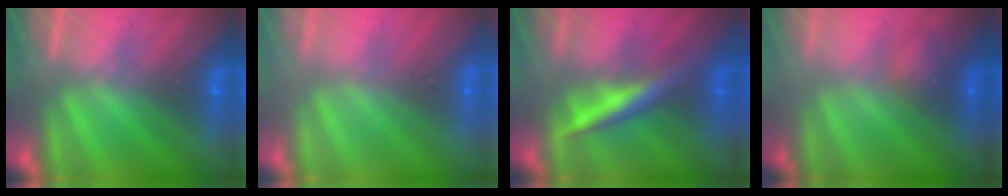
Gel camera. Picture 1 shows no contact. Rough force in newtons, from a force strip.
{"total": 3.2}
{"total": 2.9}
{"total": 2.8}